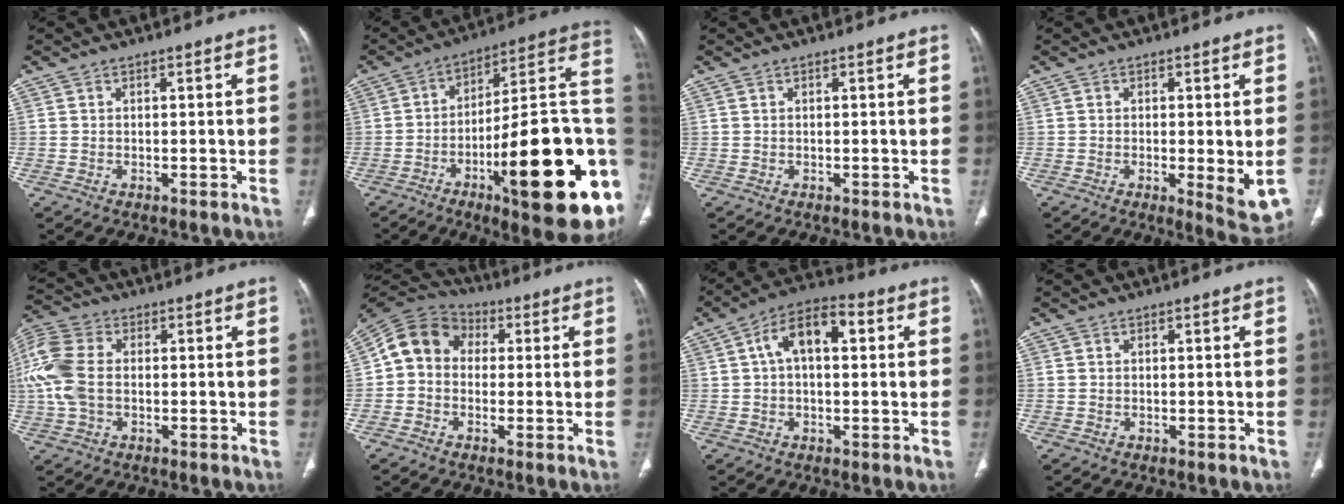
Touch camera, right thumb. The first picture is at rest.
{"total": 31.2, "force": [-8.2, 8.2, 29.0], "torque": [-0.336, 0.021, -0.120]}
{"total": 0.0}
{"total": 7.2, "force": [-1.4, 2.2, 6.7], "torque": [-0.086, -0.019, -0.016]}
{"total": 11.3, "force": [0.0, 7.5, 8.5], "torque": [-0.212, 0.022, -0.004]}
{"total": 9.8, "force": [0.2, 8.5, 4.9], "torque": [-0.076, 0.031, -0.013]}
{"total": 9.9, "force": [2.1, 5.4, 8.1], "torque": [-0.130, 0.033, 0.026]}
{"total": 0.0}